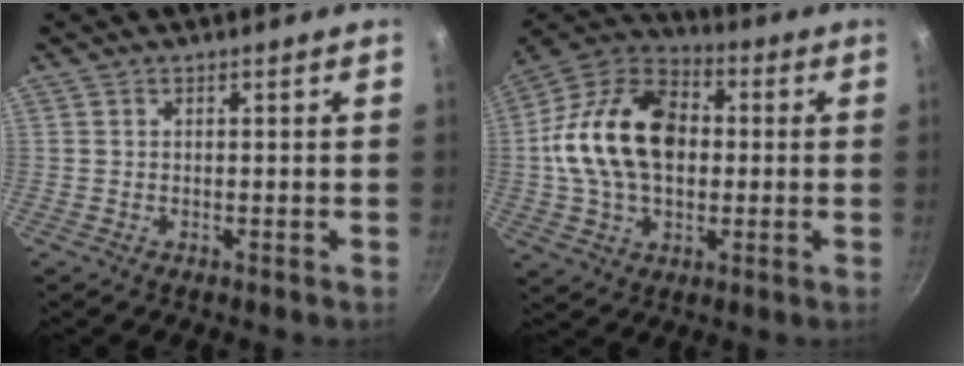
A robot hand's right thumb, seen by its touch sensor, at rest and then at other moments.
{"total": 20.3, "force": [0.8, 14.0, 14.7], "torque": [-0.238, 0.032, 0.002]}